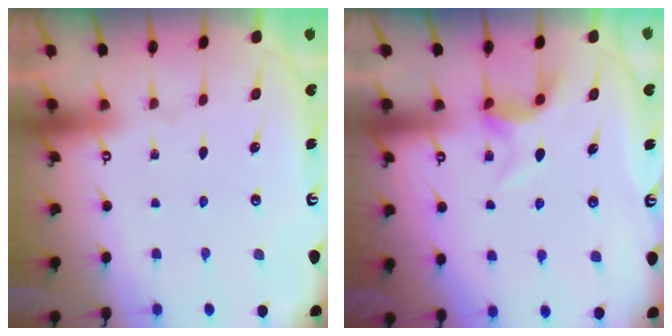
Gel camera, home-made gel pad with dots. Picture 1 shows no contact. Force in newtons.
{"total": 5.9, "press": 5.9, "slide": 0.4}